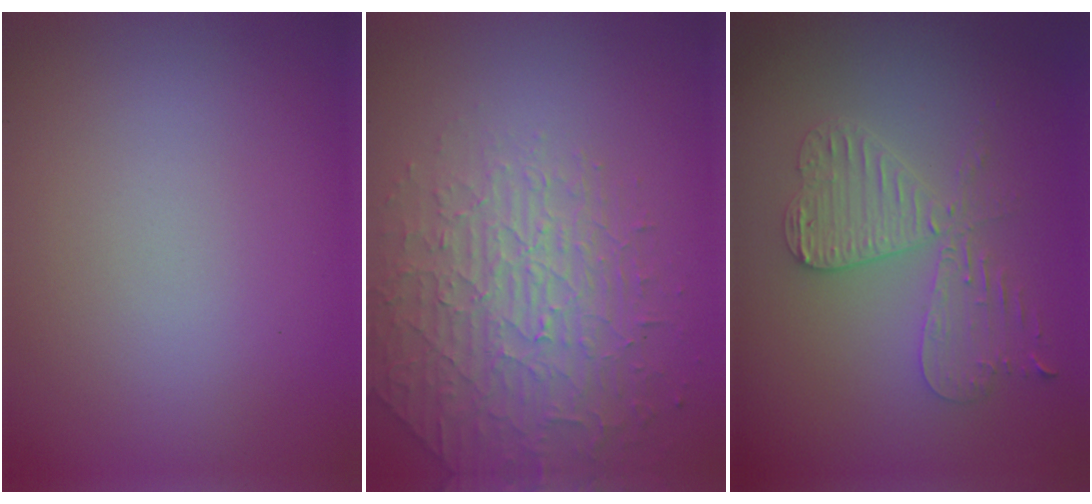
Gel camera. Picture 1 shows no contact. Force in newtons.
{"total": 3.7, "press": 3.5, "slide": 1.1}
{"total": 4.2, "press": 3.6, "slide": 2.1}